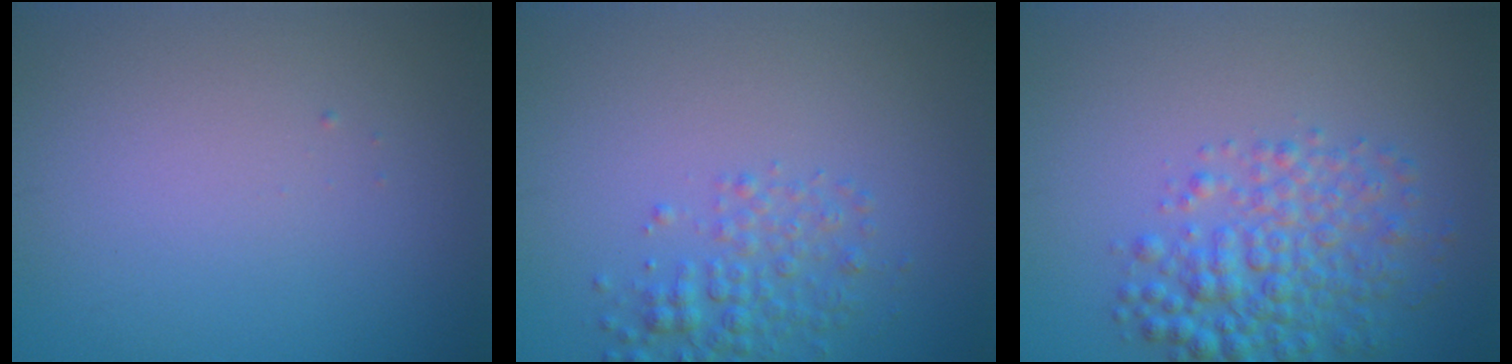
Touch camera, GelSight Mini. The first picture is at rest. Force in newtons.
{"total": 2.6, "press": 2.6, "slide": 0.1}
{"total": 4.8, "press": 4.8, "slide": 0.1}